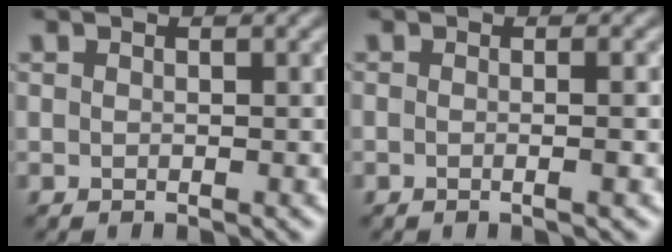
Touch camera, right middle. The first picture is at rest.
{"total": 2.3, "force": [0.0, 1.0, 2.1], "torque": [0.001, 0.000, -0.020]}